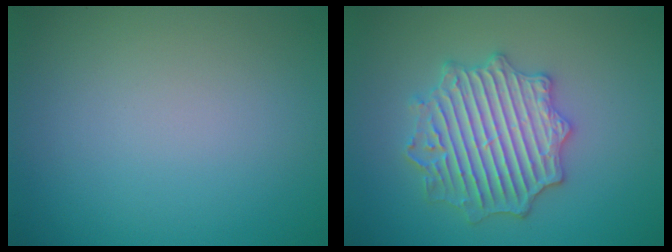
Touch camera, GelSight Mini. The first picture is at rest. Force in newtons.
{"total": 5.2, "press": 5.1, "slide": 0.9}